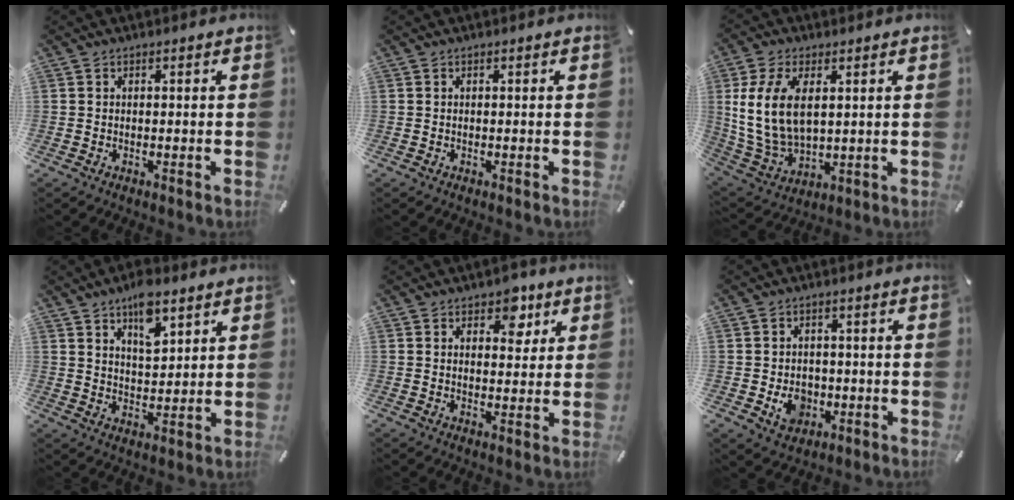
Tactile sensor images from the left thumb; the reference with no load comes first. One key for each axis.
{"total": 0.0}
{"total": 12.8, "fx": 3.5, "fy": 8.0, "fz": 9.3, "tx": -0.219, "ty": -0.007, "tz": 0.062}
{"total": 8.8, "fx": 5.8, "fy": 4.4, "fz": 4.9, "tx": -0.064, "ty": -0.025, "tz": 0.099}
{"total": 6.2, "fx": 3.3, "fy": 4.3, "fz": 3.0, "tx": -0.017, "ty": -0.013, "tz": 0.048}
{"total": 6.2, "fx": -1.5, "fy": 5.2, "fz": 3.1, "tx": -0.050, "ty": 0.003, "tz": -0.026}